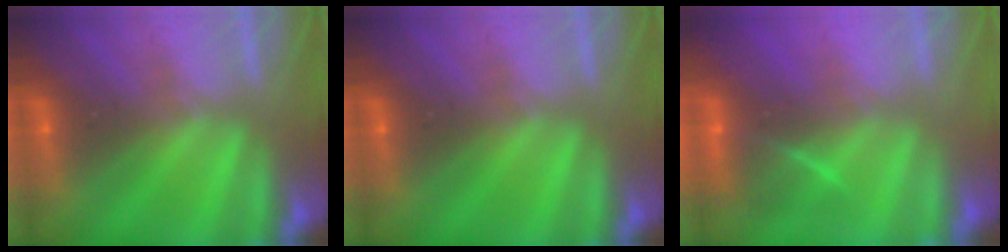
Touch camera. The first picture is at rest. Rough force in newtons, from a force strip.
{"total": 0.0}
{"total": 2.8}